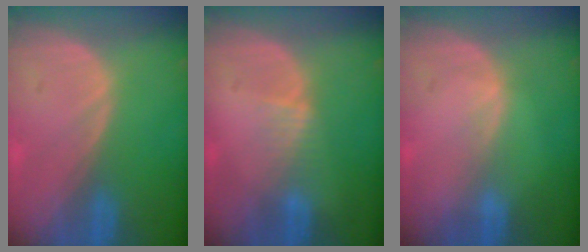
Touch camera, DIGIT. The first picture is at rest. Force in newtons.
{"total": 1.9, "press": 1.9, "slide": 0.2}
{"total": 0.6, "press": 0.5, "slide": 0.2}